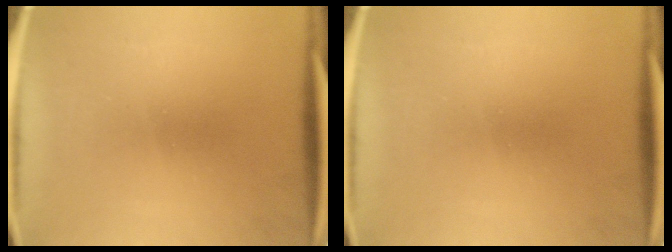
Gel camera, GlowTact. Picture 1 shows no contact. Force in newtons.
{"total": 0.0}